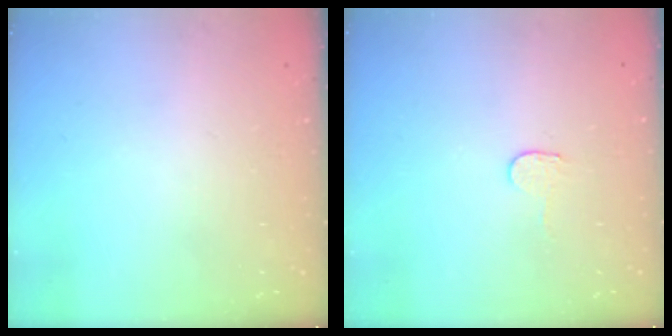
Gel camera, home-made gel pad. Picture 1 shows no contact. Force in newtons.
{"total": 2.3, "press": 2.3, "slide": 0.2}